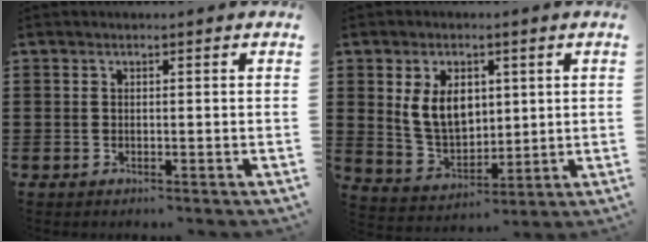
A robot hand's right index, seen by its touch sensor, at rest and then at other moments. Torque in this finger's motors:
{"motor_torque": [0.80, -0.04, 0.35, 0.20]}